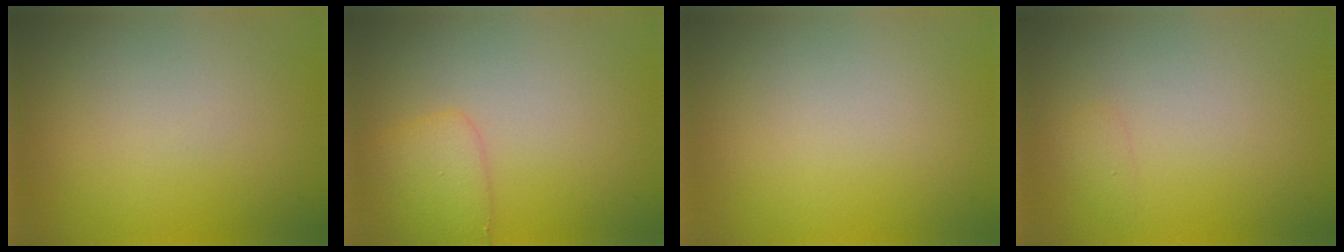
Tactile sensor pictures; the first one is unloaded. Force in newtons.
{"total": 2.2, "press": 2.2, "slide": 0.1}
{"total": 0.0}
{"total": 0.6, "press": 0.6, "slide": 0.1}